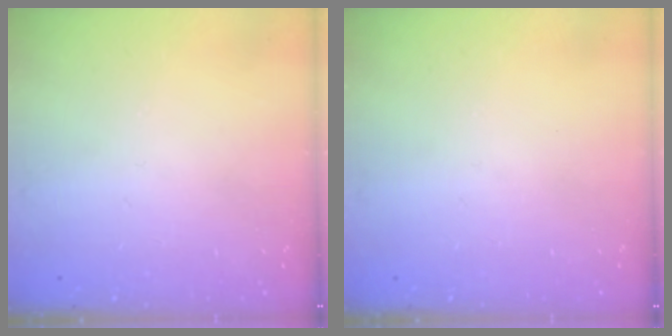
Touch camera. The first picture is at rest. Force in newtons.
{"total": 0.0}